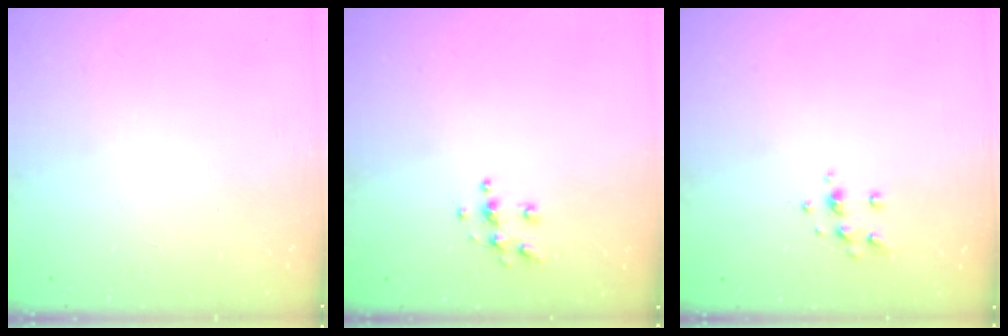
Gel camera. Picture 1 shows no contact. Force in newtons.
{"total": 4.4, "press": 4.4, "slide": 0.3}
{"total": 7.0, "press": 6.9, "slide": 0.7}